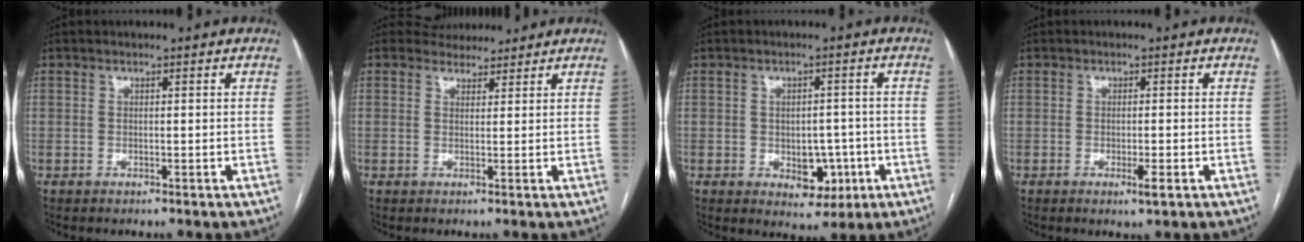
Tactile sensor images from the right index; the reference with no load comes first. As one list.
[{"total": 3.6, "force": [3.3, 1.5, -0.1], "torque": [-0.001, 0.014, 0.045]}, {"total": 5.9, "force": [-1.7, 3.7, 4.2], "torque": [-0.043, 0.006, -0.012]}, {"total": 2.3, "force": [-0.9, 0.3, 2.1], "torque": [-0.032, -0.004, -0.012]}]